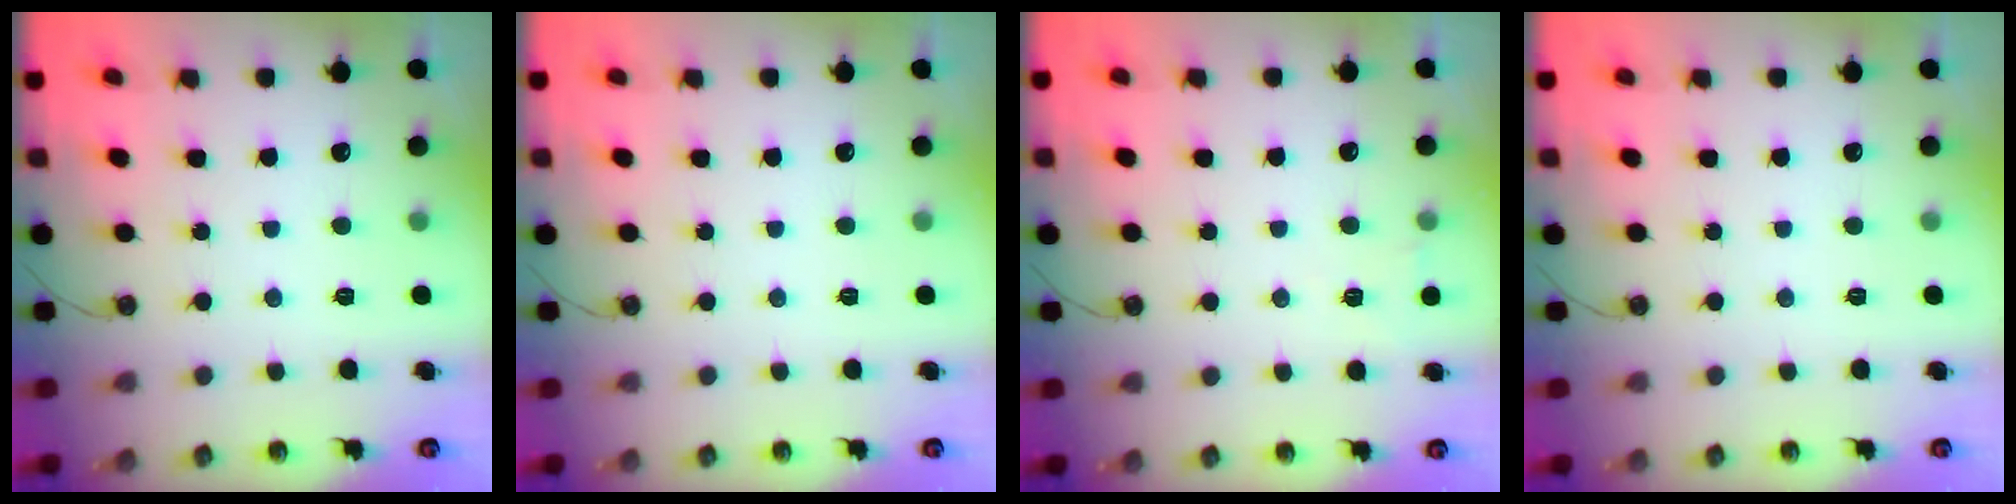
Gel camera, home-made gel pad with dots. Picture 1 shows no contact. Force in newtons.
{"total": 0.0}
{"total": 4.1, "press": 3.0, "slide": 2.8}
{"total": 0.0}